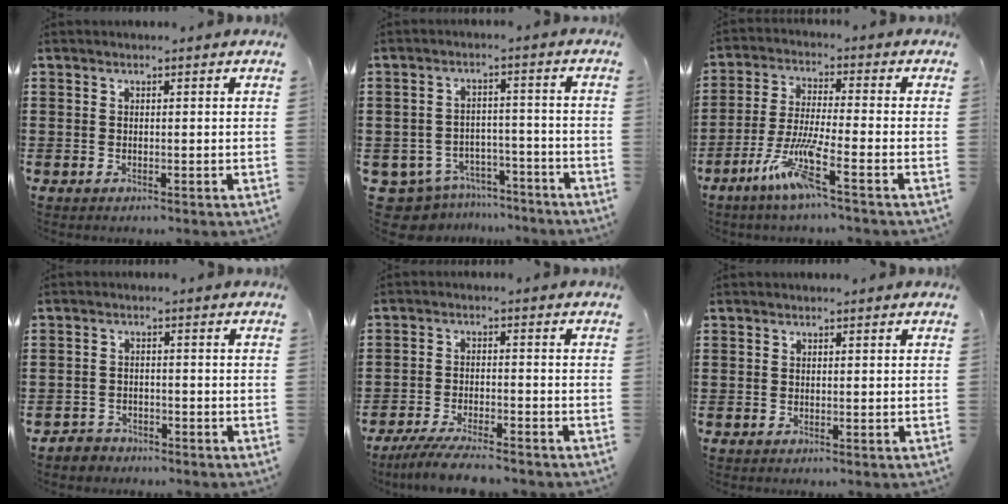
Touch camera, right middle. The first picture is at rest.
{"total": 6.0, "force": [-5.7, 1.9, 0.9], "torque": [-0.036, 0.011, -0.118]}
{"total": 7.8, "force": [-4.7, 0.5, 6.2], "torque": [-0.135, -0.009, -0.092]}
{"total": 2.2, "force": [-2.1, 0.7, -0.2], "torque": [-0.004, 0.002, -0.048]}
{"total": 5.3, "force": [-4.8, 0.4, 2.3], "torque": [-0.050, -0.009, -0.093]}
{"total": 0.0}